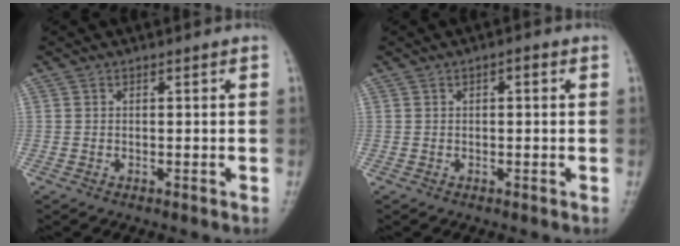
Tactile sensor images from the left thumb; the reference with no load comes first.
{"total": 1.5, "force": [0.4, 0.7, 1.2], "torque": [-0.012, 0.004, 0.002]}